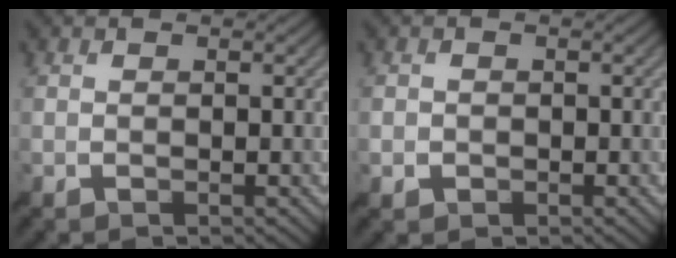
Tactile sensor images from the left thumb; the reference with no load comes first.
{"total": 1.3, "force": [-0.4, 1.2, 0.3], "torque": [-0.002, -0.005, -0.013]}